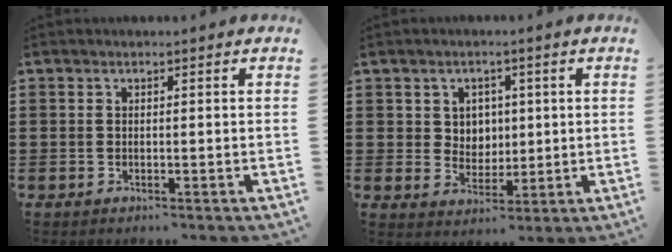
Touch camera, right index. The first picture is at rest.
{"total": 3.9, "force": [1.4, 3.6, 0.8], "torque": [-0.025, 0.008, 0.023]}